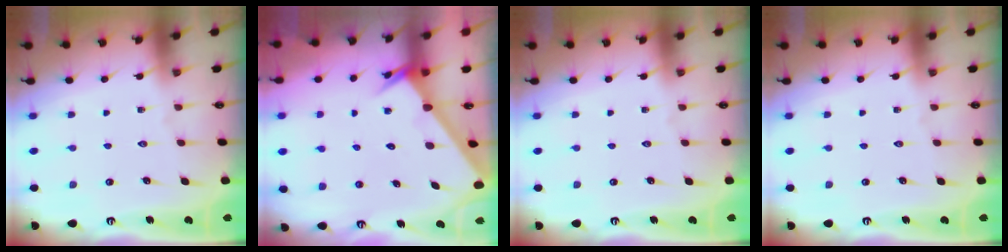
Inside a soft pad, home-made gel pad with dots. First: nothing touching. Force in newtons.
{"total": 2.3, "press": 2.3, "slide": 0.2}
{"total": 0.0}
{"total": 0.0}